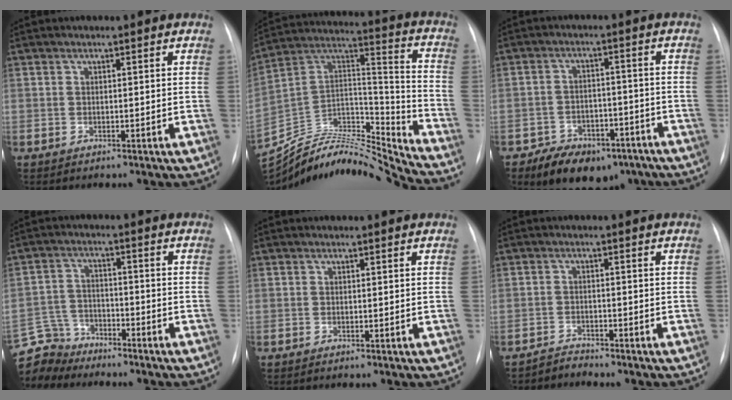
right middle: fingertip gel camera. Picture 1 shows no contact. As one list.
[{"total": 22.5, "force": [-22.1, -0.5, 3.9], "torque": [-0.073, 0.048, -0.369]}, {"total": 10.9, "force": [-7.5, 6.2, 5.0], "torque": [-0.068, 0.013, -0.111]}, {"total": 8.4, "force": [-8.0, 2.7, -0.5], "torque": [0.001, 0.013, -0.156]}, {"total": 0.0}, {"total": 1.9, "force": [-1.6, -0.3, -0.9], "torque": [0.025, -0.013, -0.030]}]